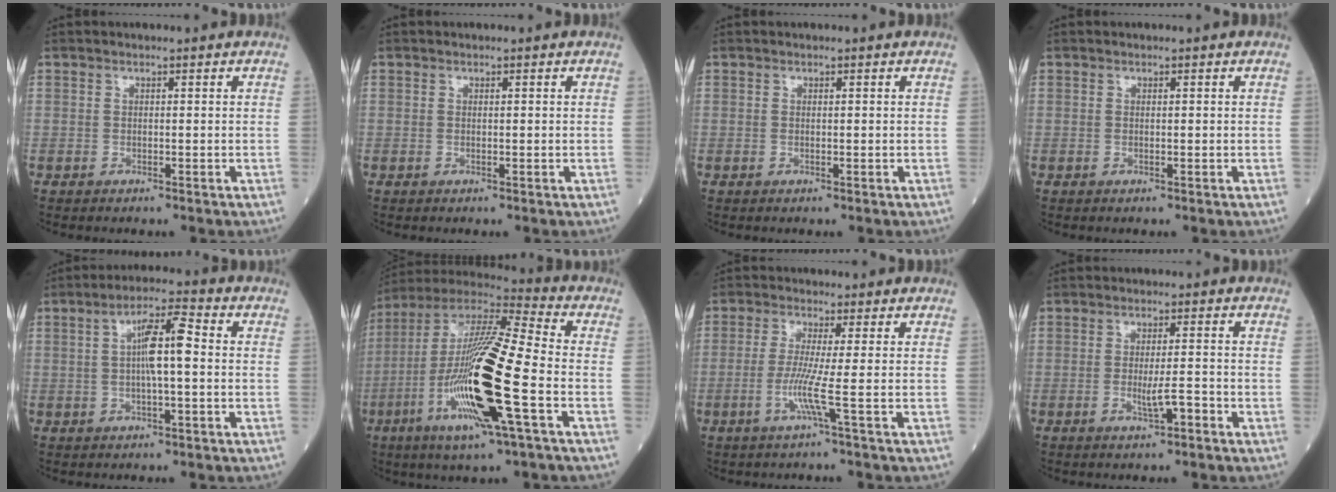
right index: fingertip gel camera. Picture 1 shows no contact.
{"total": 0.0}
{"total": 0.0}
{"total": 0.0}
{"total": 7.2, "force": [0.4, 1.1, 7.1], "torque": [-0.129, 0.017, 0.005]}
{"total": 23.7, "force": [-6.3, 2.3, 22.8], "torque": [-0.479, -0.038, -0.123]}
{"total": 4.4, "force": [-1.3, -1.3, 4.0], "torque": [-0.091, -0.012, -0.031]}
{"total": 3.3, "force": [-1.5, 0.5, 3.0], "torque": [-0.055, 0.000, -0.023]}